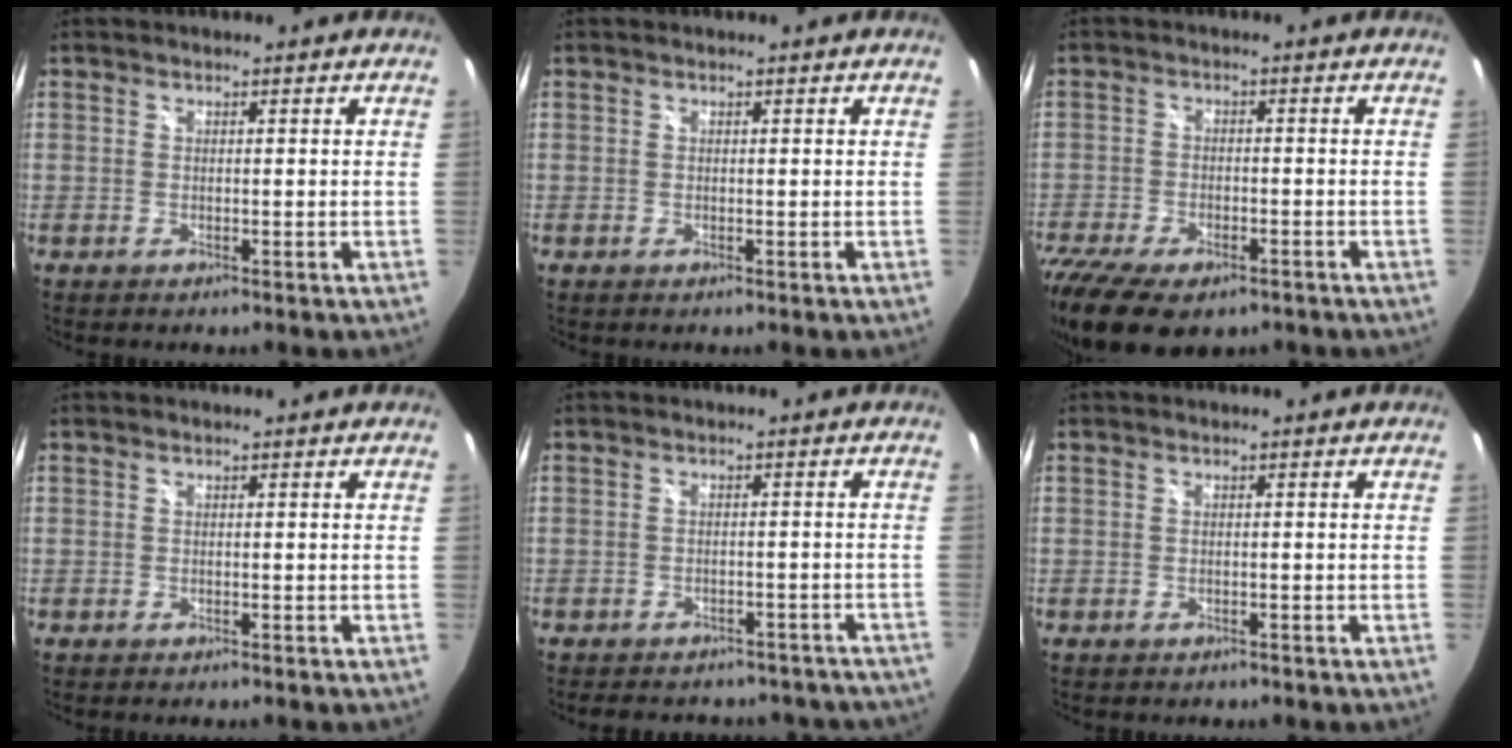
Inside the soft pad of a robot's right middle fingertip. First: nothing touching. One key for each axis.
{"total": 0.0}
{"total": 16.3, "fx": -11.1, "fy": 7.5, "fz": 9.4, "tx": -0.226, "ty": -0.058, "tz": -0.182}
{"total": 0.8, "fx": -0.7, "fy": 0.2, "fz": 0.3, "tx": -0.008, "ty": -0.003, "tz": -0.011}
{"total": 16.8, "fx": -14.4, "fy": 6.6, "fz": 5.7, "tx": -0.112, "ty": 0.010, "tz": -0.161}
{"total": 0.9, "fx": -0.8, "fy": 0.5, "fz": 0.2, "tx": -0.009, "ty": 0.000, "tz": -0.011}